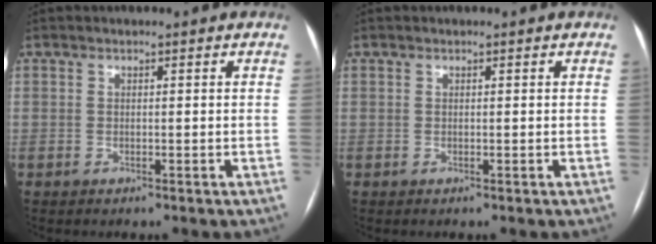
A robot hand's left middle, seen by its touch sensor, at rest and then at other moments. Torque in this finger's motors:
{"motor_torque": [0.94, -0.79, 0.00, -0.20]}